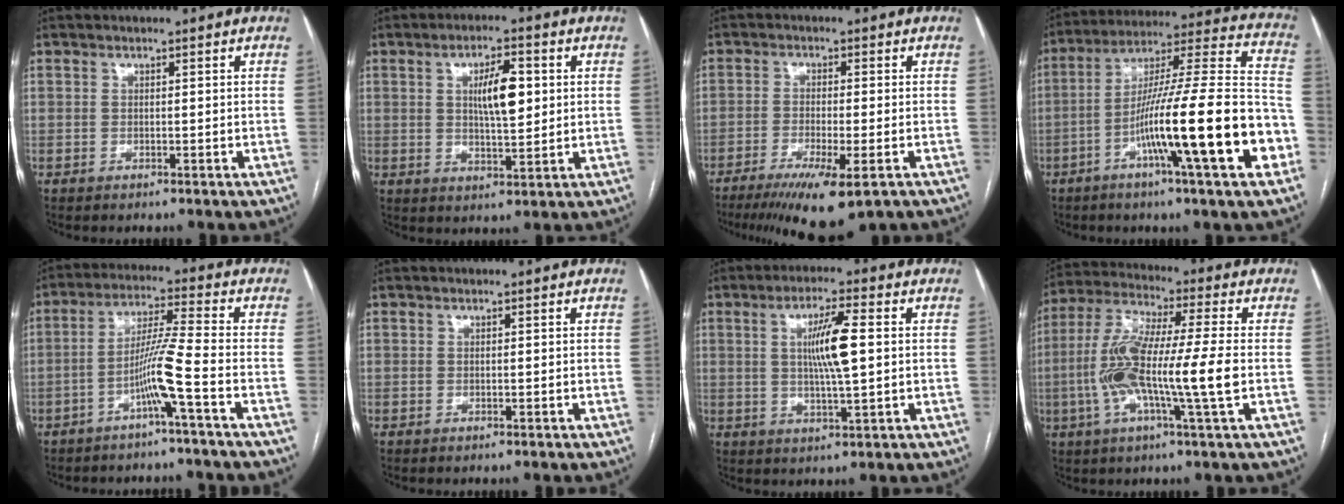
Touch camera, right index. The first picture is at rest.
{"total": 7.2, "force": [1.5, 2.0, 6.8], "torque": [-0.116, 0.006, 0.029]}
{"total": 10.9, "force": [-6.9, 1.4, 8.3], "torque": [-0.131, -0.028, -0.105]}
{"total": 22.8, "force": [-7.9, 0.6, 21.4], "torque": [-0.310, -0.004, -0.130]}
{"total": 7.1, "force": [-3.1, -1.6, 6.2], "torque": [-0.122, 0.010, -0.061]}
{"total": 0.0}
{"total": 7.9, "force": [1.1, 0.5, 7.8], "torque": [-0.144, 0.000, 0.019]}
{"total": 14.5, "force": [-2.1, 0.4, 14.4], "torque": [-0.284, 0.004, -0.047]}